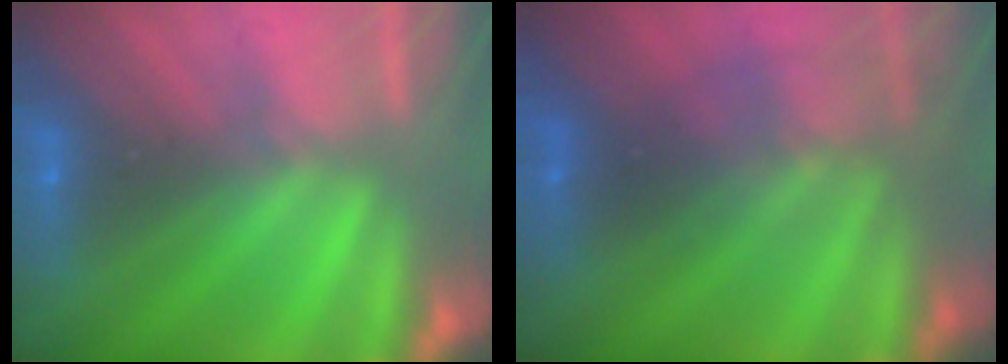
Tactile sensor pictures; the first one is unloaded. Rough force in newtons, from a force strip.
{"total": 2.3}